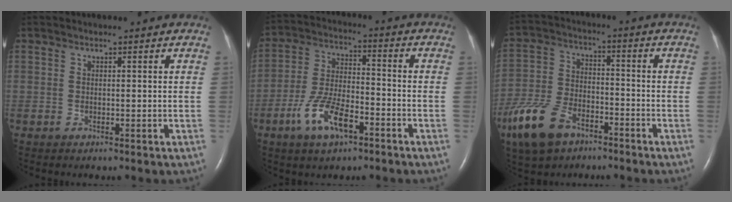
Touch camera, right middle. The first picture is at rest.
{"total": 9.9, "force": [-5.2, 3.6, 7.7], "torque": [-0.166, 0.003, -0.095]}
{"total": 11.8, "force": [-7.2, 5.9, 7.2], "torque": [-0.169, -0.007, -0.136]}